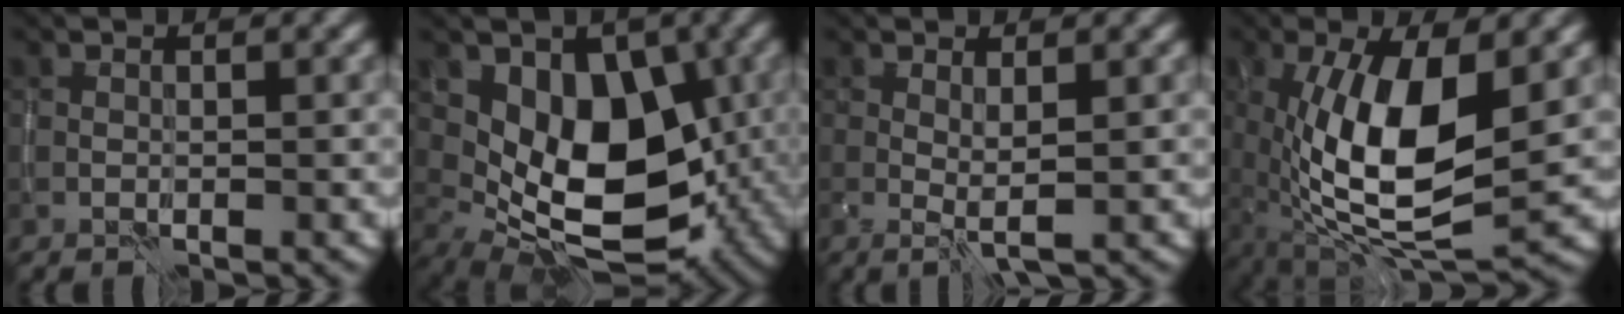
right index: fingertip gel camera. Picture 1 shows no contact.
{"total": 9.8, "force": [0.8, 6.3, 7.5], "torque": [-0.119, -0.020, 0.017]}
{"total": 1.6, "force": [0.4, 0.1, 1.5], "torque": [-0.029, -0.007, 0.007]}
{"total": 11.8, "force": [0.2, 4.7, 10.8], "torque": [-0.201, -0.004, -0.001]}